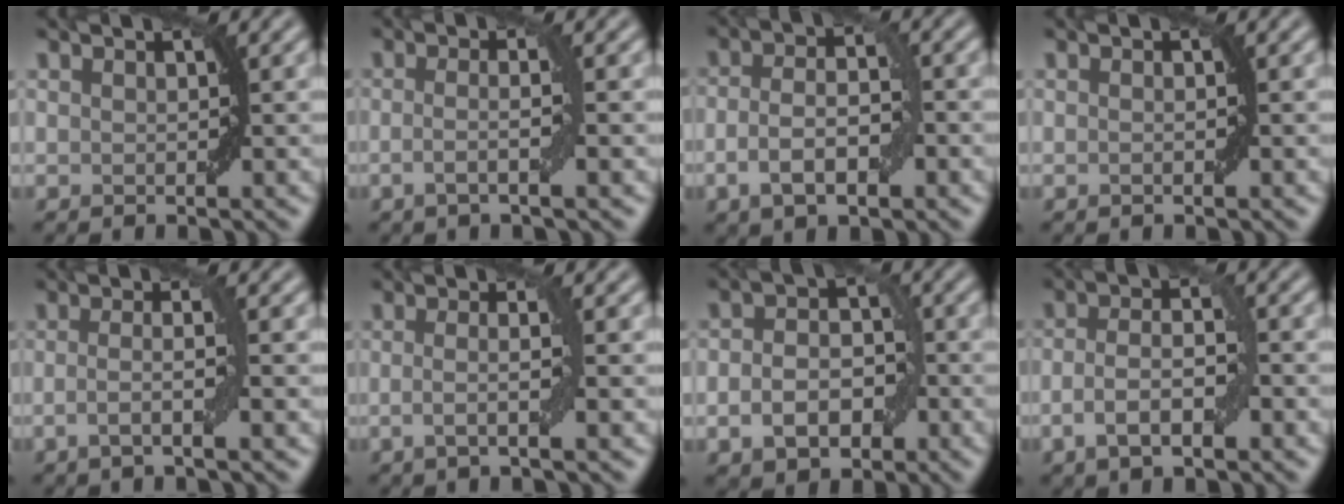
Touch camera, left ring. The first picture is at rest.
{"total": 2.8, "force": [-0.5, 0.6, 2.7], "torque": [-0.043, -0.002, -0.015]}
{"total": 4.7, "force": [-1.4, 2.1, 3.9], "torque": [-0.074, 0.003, -0.030]}
{"total": 0.6, "force": [-0.2, 0.0, 0.5], "torque": [-0.009, 0.000, -0.003]}
{"total": 3.0, "force": [-0.7, 0.6, 2.8], "torque": [-0.047, 0.001, -0.020]}
{"total": 3.1, "force": [-0.4, 0.7, 3.0], "torque": [-0.050, -0.005, -0.012]}
{"total": 5.2, "force": [-1.6, 3.5, 3.5], "torque": [-0.056, 0.002, -0.031]}
{"total": 4.5, "force": [-1.5, 1.7, 3.9], "torque": [-0.073, 0.004, -0.033]}